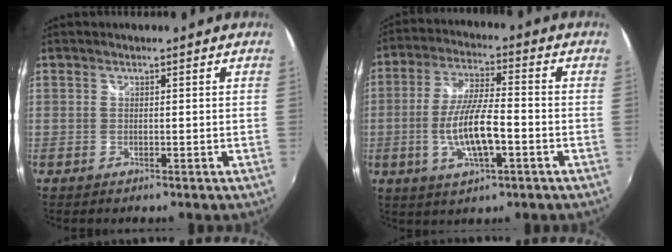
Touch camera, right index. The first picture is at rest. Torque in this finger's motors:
{"motor_torque": [0.38, -0.14, 0.44, 0.16]}